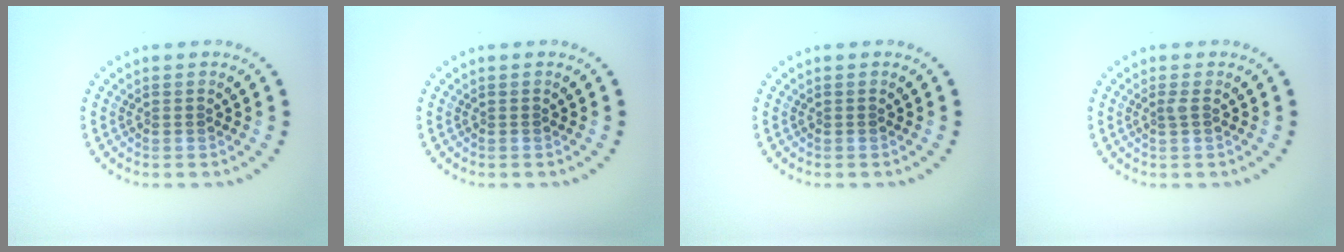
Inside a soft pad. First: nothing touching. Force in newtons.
{"total": 0.0}
{"total": 0.0}
{"total": 0.6, "press": 0.5, "slide": 0.3}